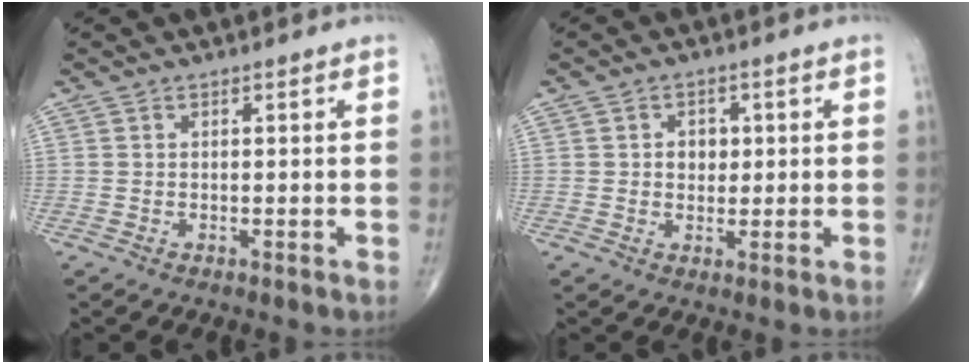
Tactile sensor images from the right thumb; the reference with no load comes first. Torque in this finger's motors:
{"motor_torque": [-0.06, -0.06, 0.32, -0.18, 0.07]}